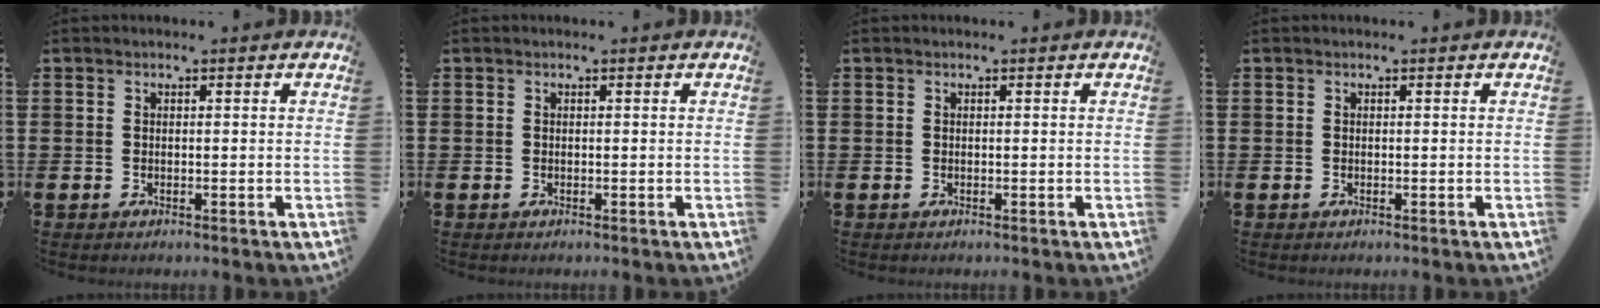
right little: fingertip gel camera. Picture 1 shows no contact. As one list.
[{"total": 0.0}, {"total": 0.0}, {"total": 0.0}]